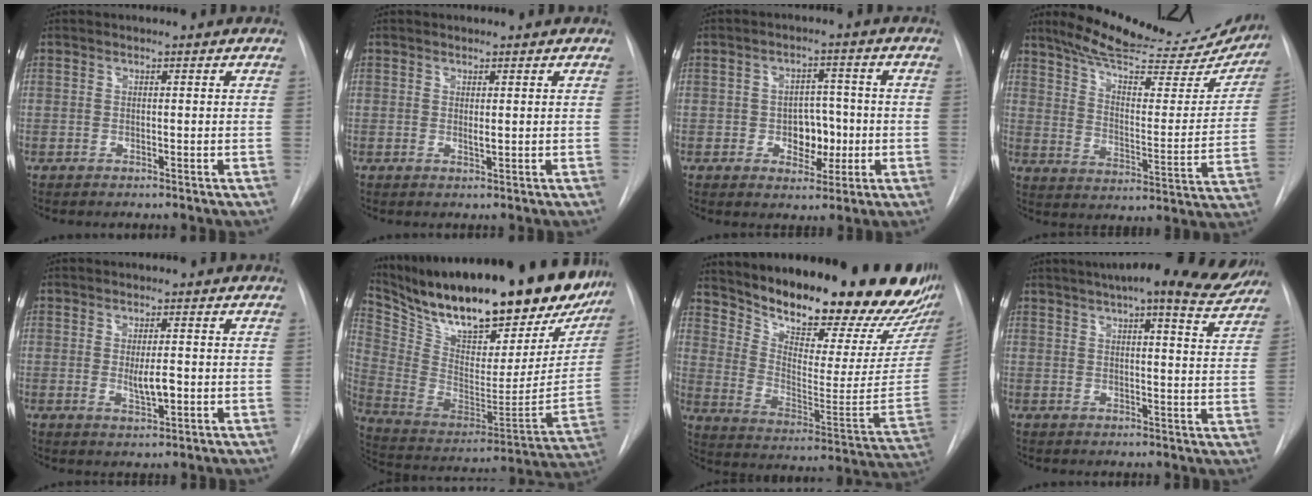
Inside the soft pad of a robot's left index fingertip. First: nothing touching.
{"total": 1.0, "force": [0.5, 0.2, 0.8], "torque": [-0.015, -0.003, 0.009]}
{"total": 5.7, "force": [-1.0, 3.9, 4.0], "torque": [-0.049, 0.012, -0.008]}
{"total": 25.3, "force": [22.5, 5.2, 10.3], "torque": [-0.146, -0.045, 0.295]}
{"total": 3.5, "force": [-0.3, 0.9, 3.3], "torque": [-0.058, -0.005, -0.001]}
{"total": 36.1, "force": [27.9, 11.0, 20.0], "torque": [-0.358, -0.030, 0.408]}
{"total": 27.6, "force": [23.5, 5.6, 13.4], "torque": [-0.223, -0.076, 0.321]}
{"total": 17.4, "force": [15.0, 2.3, 8.5], "torque": [-0.122, 0.002, 0.184]}